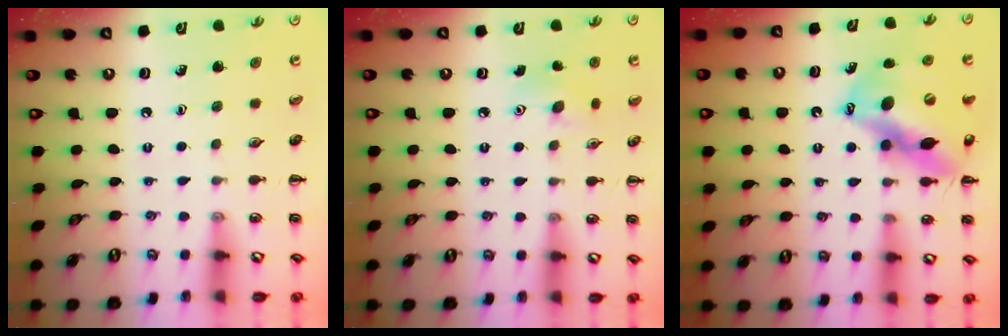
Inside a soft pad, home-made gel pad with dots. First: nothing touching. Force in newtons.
{"total": 4.9, "press": 4.8, "slide": 1.0}
{"total": 16.1, "press": 15.4, "slide": 4.7}